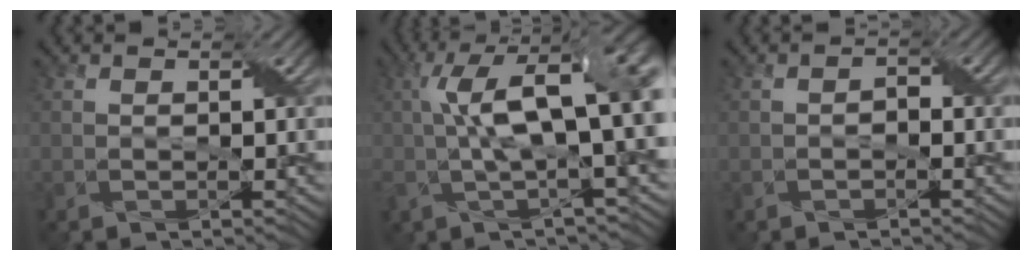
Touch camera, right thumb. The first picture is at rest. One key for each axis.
{"total": 13.8, "fx": 0.8, "fy": 4.9, "fz": 12.9, "tx": -0.234, "ty": 0.010, "tz": 0.017}
{"total": 1.1, "fx": -0.6, "fy": 0.8, "fz": 0.6, "tx": -0.011, "ty": 0.001, "tz": -0.009}